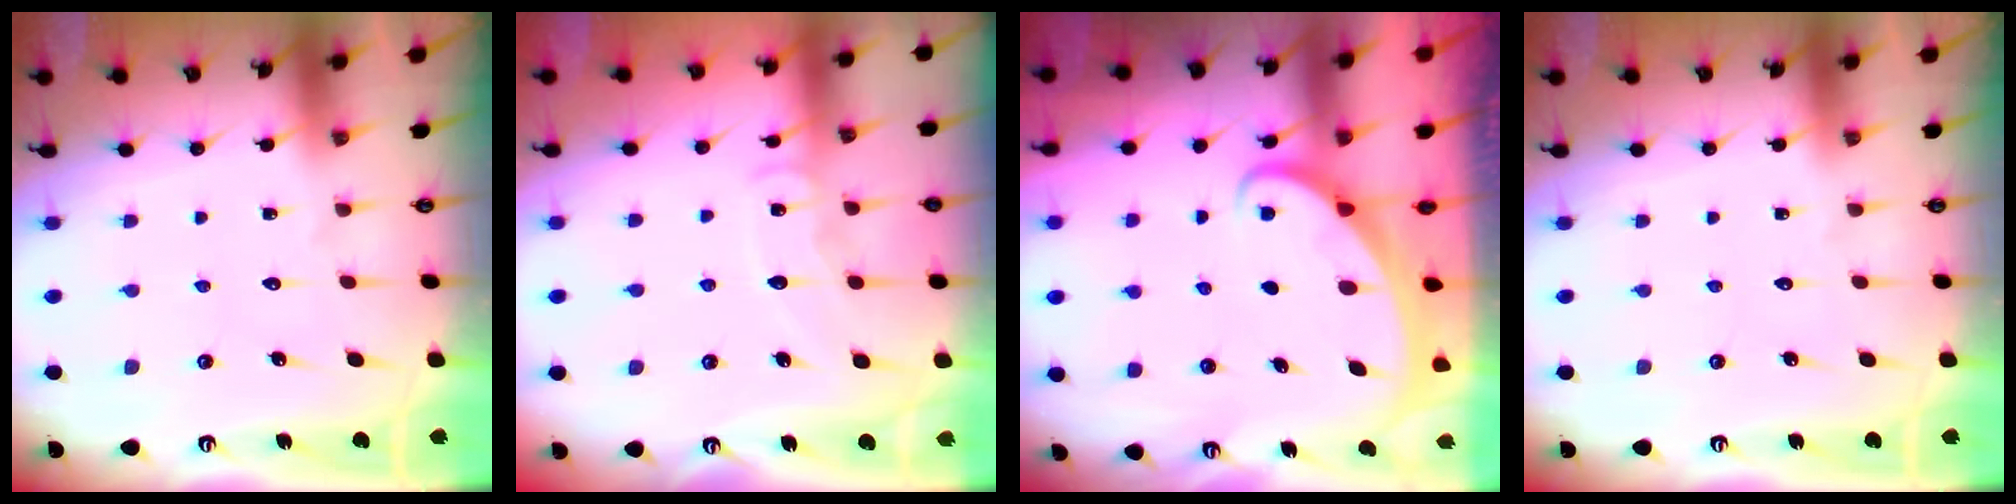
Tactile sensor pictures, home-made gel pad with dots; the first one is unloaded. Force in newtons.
{"total": 7.3, "press": 7.2, "slide": 0.6}
{"total": 1.7, "press": 1.7, "slide": 0.2}
{"total": 0.0}